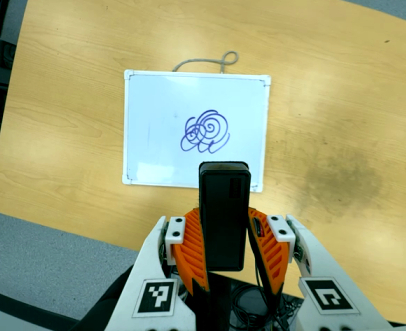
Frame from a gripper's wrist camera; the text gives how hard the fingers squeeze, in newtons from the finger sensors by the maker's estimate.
{"total": 4.8, "left": 3.3, "right": 6.2}